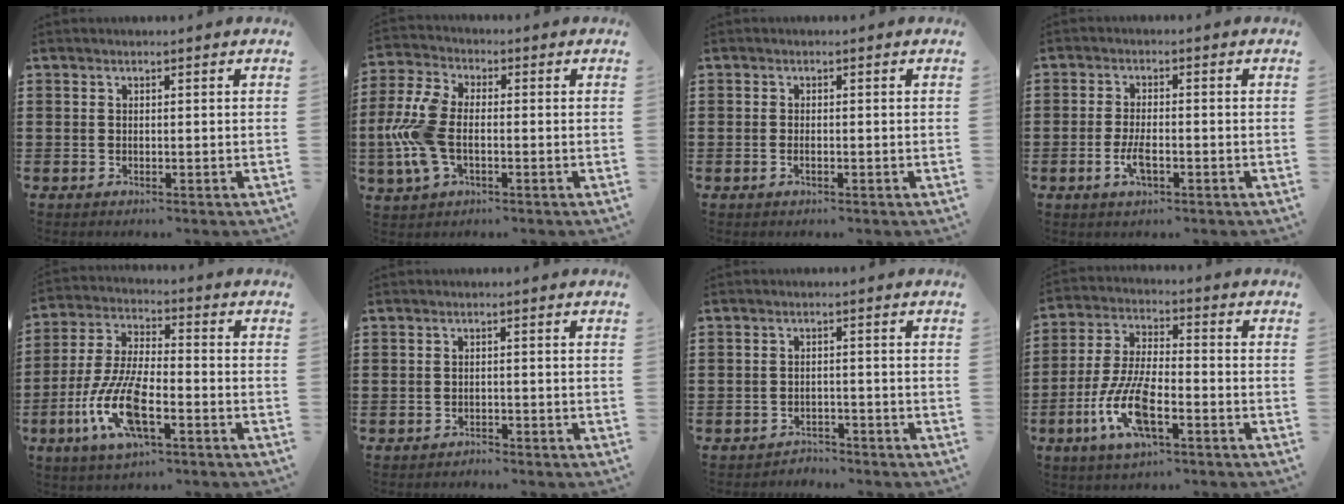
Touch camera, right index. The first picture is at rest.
{"total": 9.3, "force": [-1.2, 5.2, 7.6], "torque": [-0.197, -0.009, -0.028]}
{"total": 0.8, "force": [-0.4, 0.2, 0.6], "torque": [-0.013, -0.006, -0.005]}
{"total": 3.9, "force": [-1.4, 1.5, 3.4], "torque": [-0.072, -0.002, -0.028]}
{"total": 11.7, "force": [-4.7, 4.1, 9.9], "torque": [-0.234, -0.010, -0.091]}
{"total": 1.2, "force": [-1.2, 0.2, 0.0], "torque": [-0.005, 0.003, -0.026]}
{"total": 2.2, "force": [-2.2, 0.3, -0.1], "torque": [-0.007, 0.001, -0.048]}
{"total": 10.5, "force": [-4.5, 3.6, 8.8], "torque": [-0.209, -0.010, -0.088]}